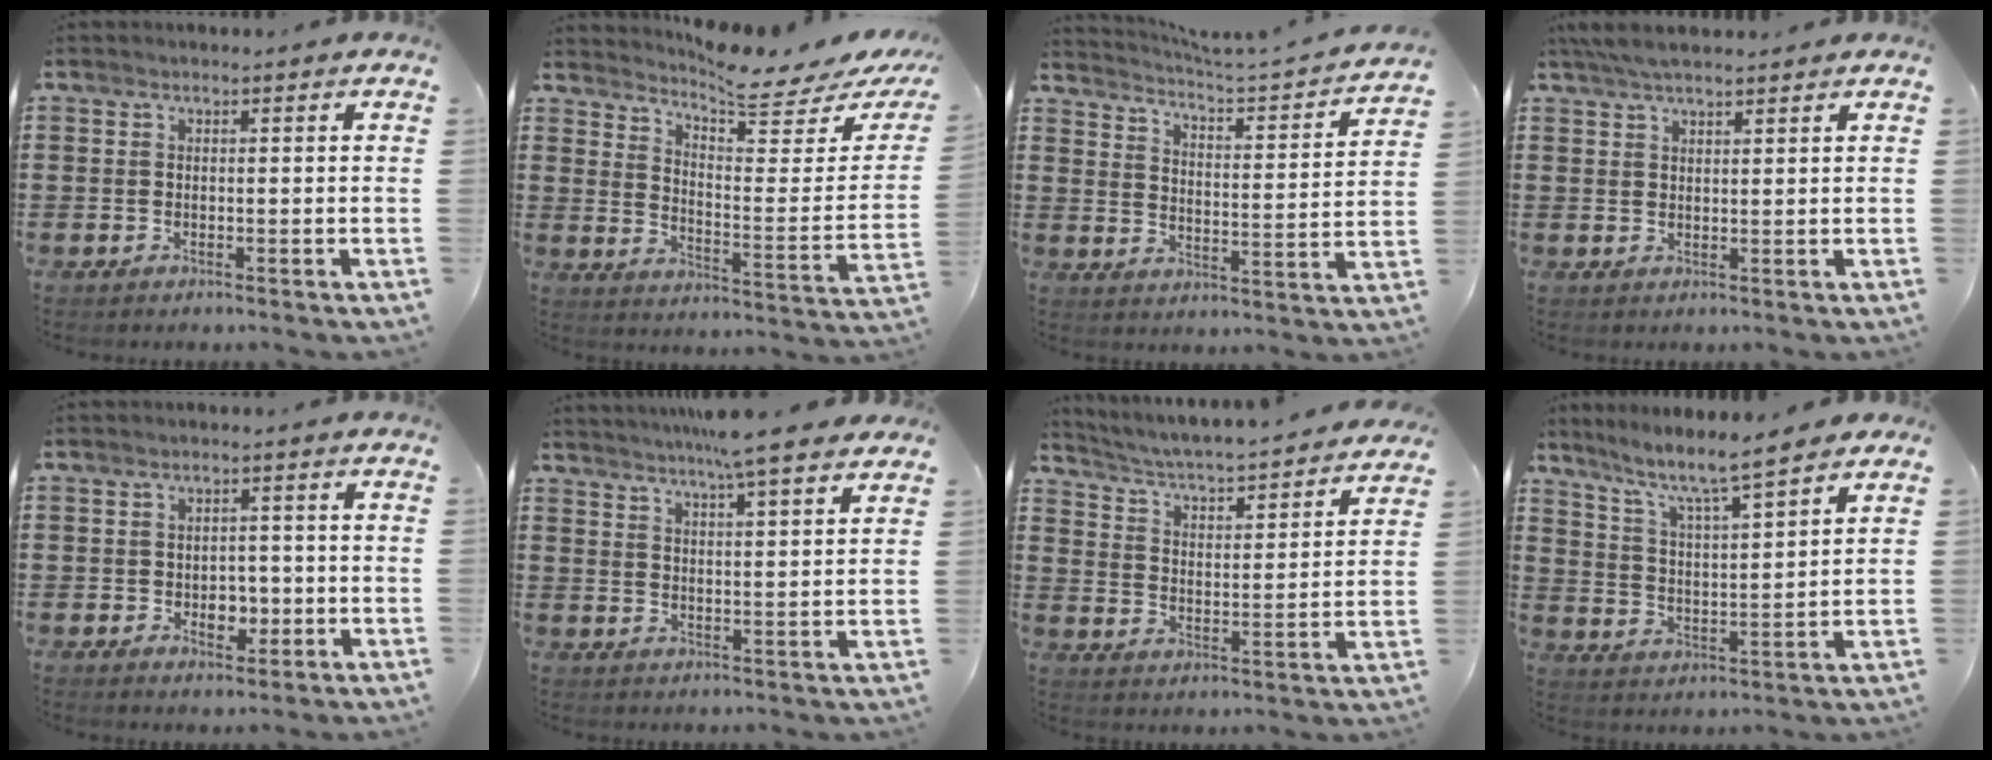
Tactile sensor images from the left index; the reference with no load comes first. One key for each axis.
{"total": 6.5, "fx": 5.8, "fy": 0.2, "fz": 2.9, "tx": -0.070, "ty": -0.047, "tz": 0.095}
{"total": 2.4, "fx": 2.2, "fy": -0.4, "fz": 0.9, "tx": -0.034, "ty": -0.030, "tz": 0.024}
{"total": 3.8, "fx": 3.3, "fy": 0.7, "fz": 1.8, "tx": -0.043, "ty": -0.002, "tz": 0.062}
{"total": 3.3, "fx": -0.7, "fy": 2.4, "fz": 2.1, "tx": -0.029, "ty": -0.002, "tz": -0.019}
{"total": 6.8, "fx": 5.9, "fy": -0.4, "fz": 3.3, "tx": -0.073, "ty": -0.020, "tz": 0.102}
{"total": 3.4, "fx": 3.2, "fy": -0.2, "fz": 1.1, "tx": -0.040, "ty": -0.035, "tz": 0.042}
{"total": 6.5, "fx": 5.6, "fy": 0.1, "fz": 3.3, "tx": -0.087, "ty": -0.035, "tz": 0.089}